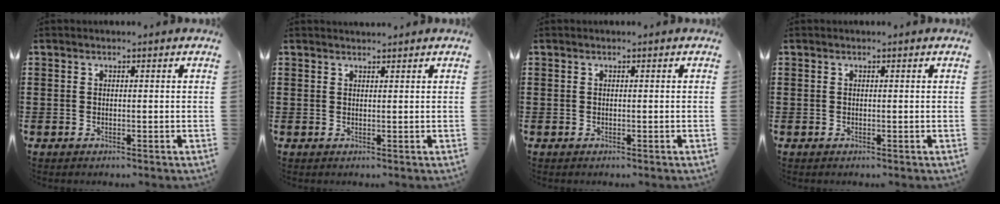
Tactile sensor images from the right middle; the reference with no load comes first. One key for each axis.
{"total": 1.0, "fx": 1.0, "fy": 0.1, "fz": 0.0, "tx": -0.003, "ty": 0.000, "tz": 0.019}
{"total": 0.0}
{"total": 0.0}